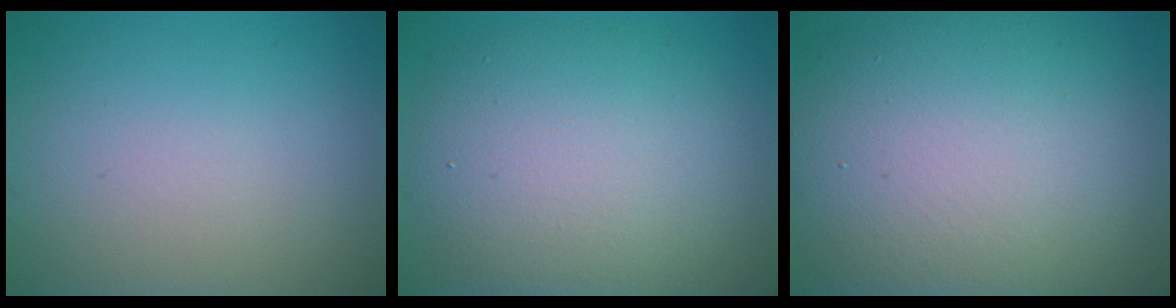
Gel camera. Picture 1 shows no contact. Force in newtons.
{"total": 9.3, "press": 9.3, "slide": 0.6}
{"total": 13.8, "press": 13.8, "slide": 1.0}